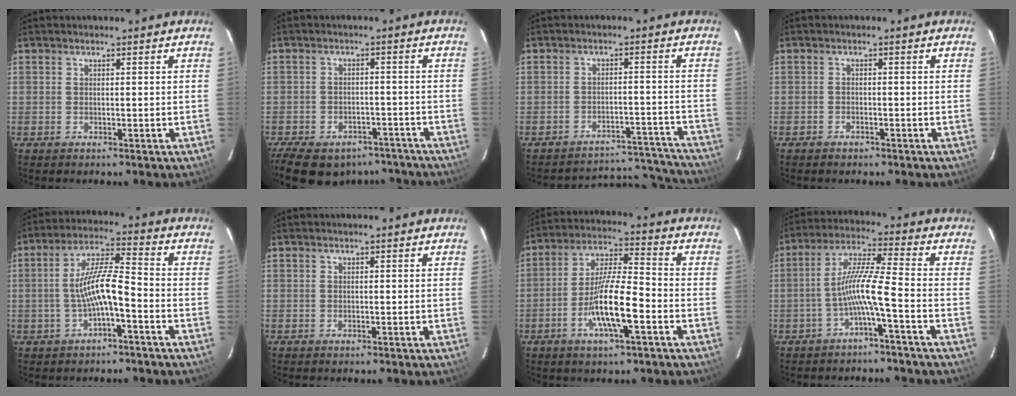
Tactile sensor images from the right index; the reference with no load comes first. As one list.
[{"total": 16.7, "force": [-12.6, 8.8, 6.6], "torque": [-0.152, 0.016, -0.163]}, {"total": 16.0, "force": [-15.5, 3.4, 1.6], "torque": [-0.024, 0.045, -0.195]}, {"total": 1.4, "force": [-1.2, 0.8, 0.1], "torque": [-0.006, 0.003, -0.021]}, {"total": 8.4, "force": [-2.7, 1.4, 7.8], "torque": [-0.162, 0.015, -0.046]}, {"total": 0.0}, {"total": 11.5, "force": [-4.5, 2.0, 10.4], "torque": [-0.205, -0.002, -0.086]}, {"total": 7.6, "force": [-3.3, -0.5, 6.8], "torque": [-0.151, 0.015, -0.062]}]